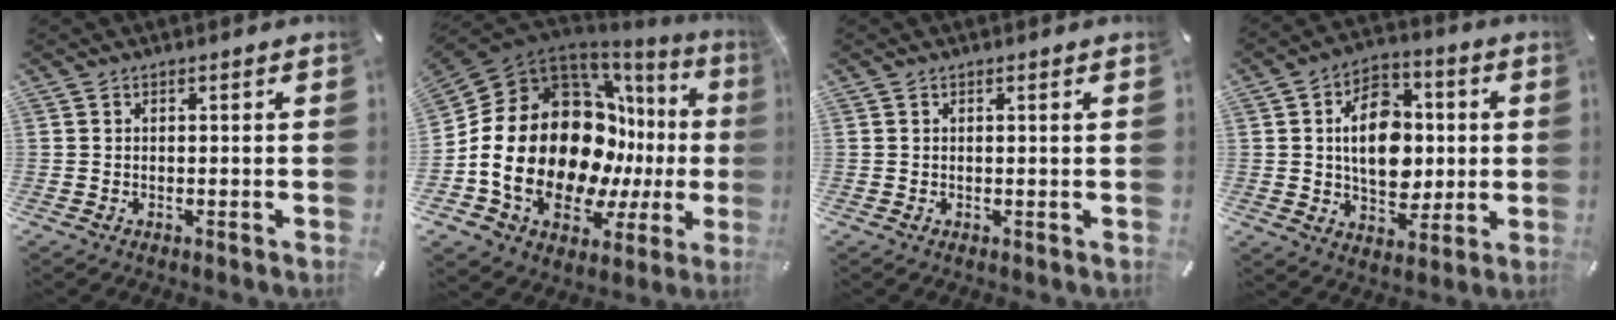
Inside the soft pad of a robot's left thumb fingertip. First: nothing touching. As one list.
[{"total": 28.2, "force": [-1.4, 19.0, 20.8], "torque": [-0.366, -0.044, 0.015]}, {"total": 0.0}, {"total": 14.1, "force": [0.6, 10.3, 9.6], "torque": [-0.148, 0.013, 0.012]}]